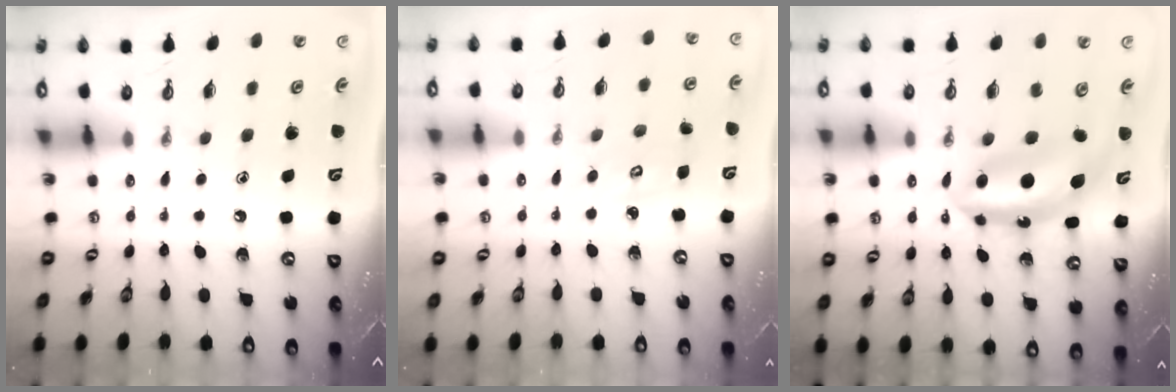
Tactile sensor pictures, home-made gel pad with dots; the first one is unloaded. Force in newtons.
{"total": 3.2, "press": 3.1, "slide": 0.2}
{"total": 7.7, "press": 7.6, "slide": 0.6}